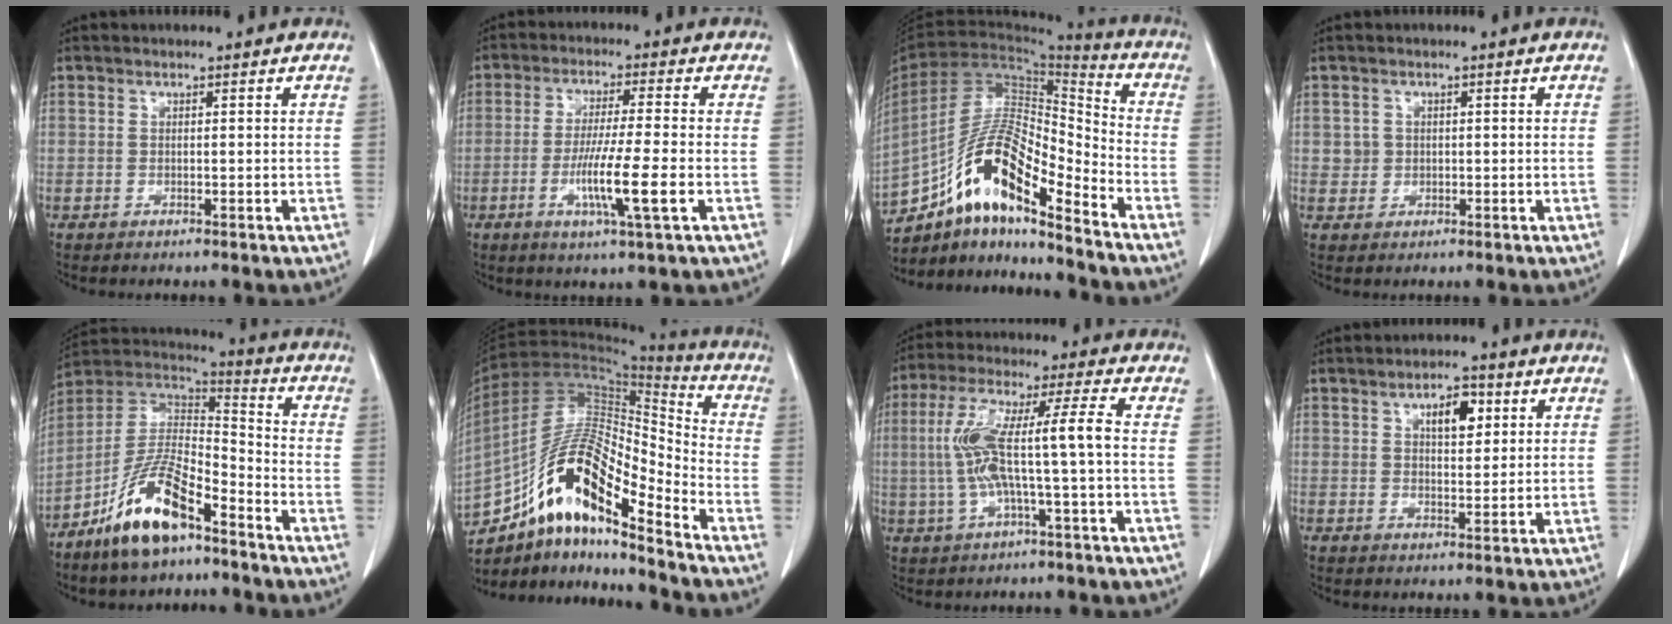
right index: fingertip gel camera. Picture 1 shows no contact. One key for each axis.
{"total": 9.1, "fx": -2.7, "fy": -0.4, "fz": 8.6, "tx": -0.161, "ty": -0.017, "tz": -0.051}
{"total": 16.2, "fx": -10.9, "fy": 3.5, "fz": 11.5, "tx": -0.215, "ty": 0.025, "tz": -0.192}
{"total": 2.0, "fx": 0.2, "fy": 1.9, "fz": 0.2, "tx": 0.000, "ty": 0.004, "tz": 0.005}
{"total": 14.1, "fx": -9.1, "fy": 4.1, "fz": 10.0, "tx": -0.198, "ty": 0.009, "tz": -0.169}
{"total": 17.1, "fx": -10.8, "fy": 4.1, "fz": 12.6, "tx": -0.229, "ty": 0.033, "tz": -0.186}
{"total": 11.0, "fx": -1.0, "fy": 0.1, "fz": 11.0, "tx": -0.224, "ty": 0.028, "tz": -0.019}
{"total": 5.1, "fx": 2.0, "fy": 2.2, "fz": 4.1, "tx": -0.066, "ty": 0.005, "tz": 0.033}